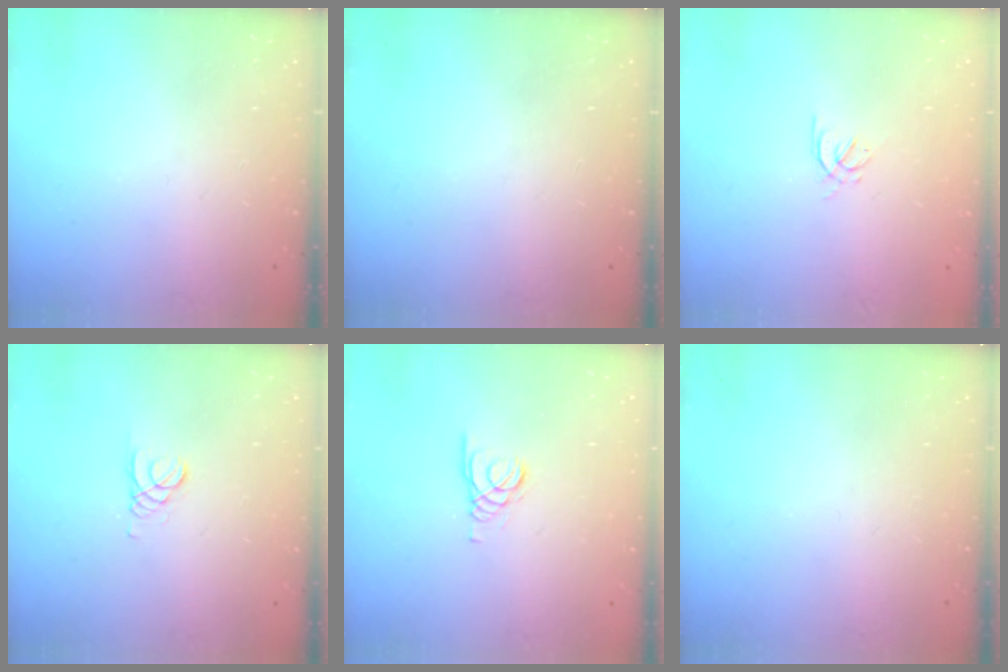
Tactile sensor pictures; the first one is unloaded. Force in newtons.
{"total": 0.0}
{"total": 2.2, "press": 2.1, "slide": 0.7}
{"total": 0.7, "press": 0.7, "slide": 0.1}
{"total": 1.5, "press": 1.4, "slide": 0.1}
{"total": 0.0}